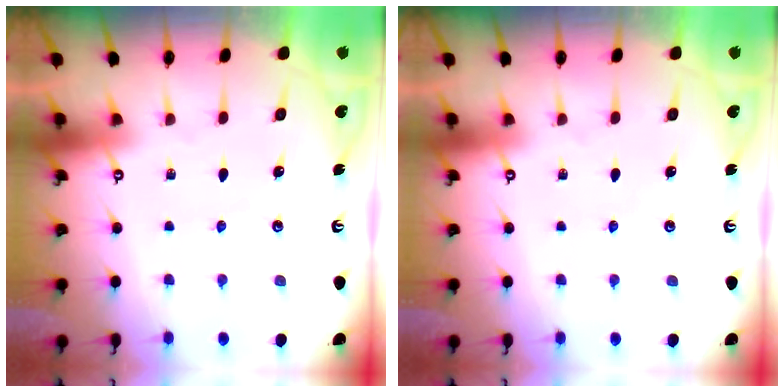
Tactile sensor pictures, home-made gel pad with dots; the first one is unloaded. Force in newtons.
{"total": 0.0}